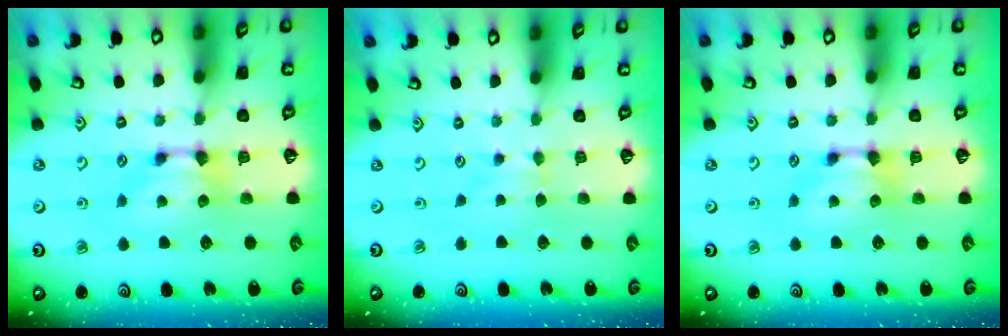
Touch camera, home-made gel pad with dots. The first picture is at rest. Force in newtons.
{"total": 2.2, "press": 2.2, "slide": 0.5}
{"total": 0.0}